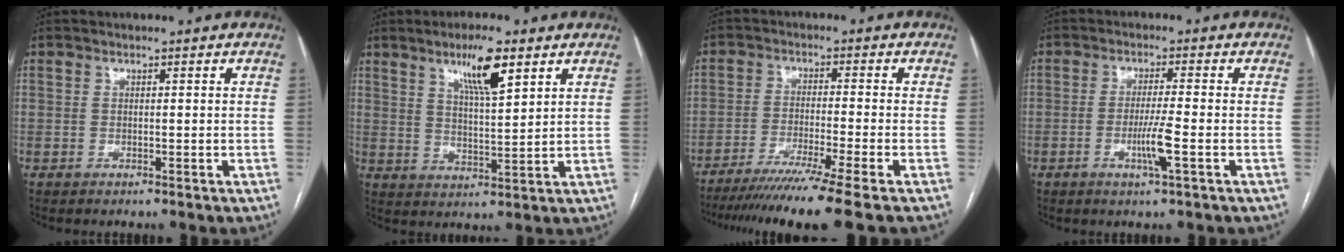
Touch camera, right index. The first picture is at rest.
{"total": 8.4, "force": [4.9, 1.2, 6.7], "torque": [-0.120, -0.003, 0.086]}
{"total": 12.9, "force": [-10.2, -2.6, 7.5], "torque": [-0.105, -0.038, -0.159]}
{"total": 4.8, "force": [-1.6, -0.4, 4.5], "torque": [-0.084, -0.010, -0.031]}